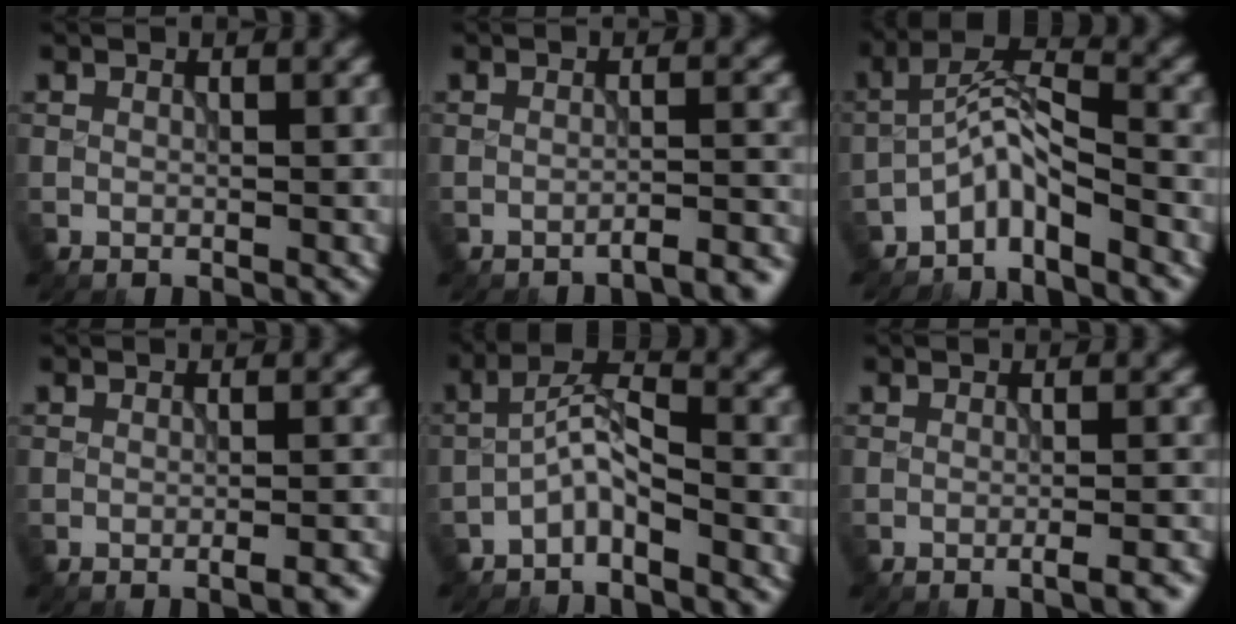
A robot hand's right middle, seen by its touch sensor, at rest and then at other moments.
{"total": 3.2, "force": [-2.6, 0.6, 1.7], "torque": [-0.015, 0.008, -0.040]}
{"total": 3.7, "force": [-2.8, 0.8, 2.3], "torque": [-0.044, 0.012, -0.063]}
{"total": 2.2, "force": [-1.2, 0.6, 1.7], "torque": [-0.017, 0.005, -0.021]}
{"total": 3.0, "force": [-2.0, 0.8, 2.0], "torque": [-0.043, 0.015, -0.046]}
{"total": 2.8, "force": [-1.7, 0.7, 2.2], "torque": [-0.024, 0.007, -0.028]}